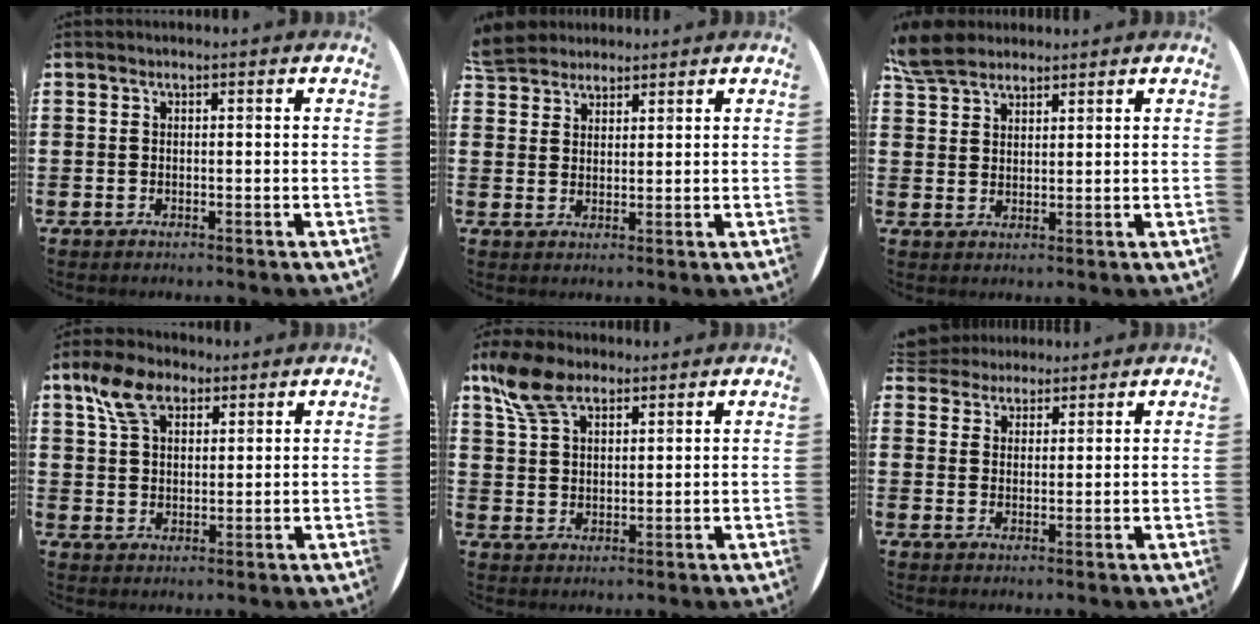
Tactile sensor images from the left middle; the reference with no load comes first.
{"total": 4.4, "force": [4.2, 1.5, 0.2], "torque": [-0.017, -0.003, 0.082]}
{"total": 5.2, "force": [4.7, 1.9, 1.4], "torque": [-0.040, -0.003, 0.091]}
{"total": 6.7, "force": [4.3, 3.8, 3.4], "torque": [-0.073, 0.007, 0.079]}
{"total": 7.1, "force": [5.1, 3.5, 3.4], "torque": [-0.082, 0.001, 0.096]}
{"total": 3.3, "force": [3.1, 1.2, -0.5], "torque": [-0.001, -0.001, 0.059]}